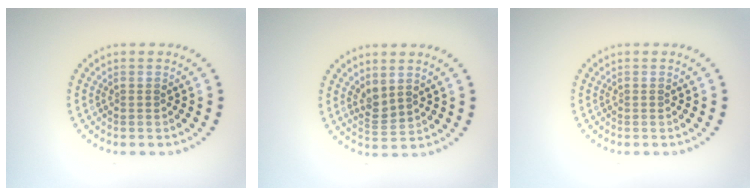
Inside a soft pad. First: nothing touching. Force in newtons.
{"total": 1.9, "press": 1.6, "slide": 0.9}
{"total": 0.0}